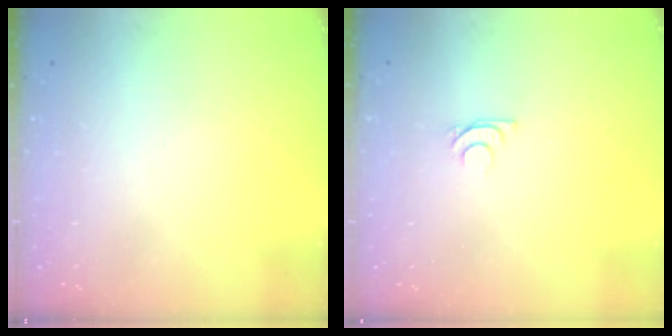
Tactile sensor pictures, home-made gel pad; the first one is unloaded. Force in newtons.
{"total": 5.1, "press": 5.0, "slide": 0.9}